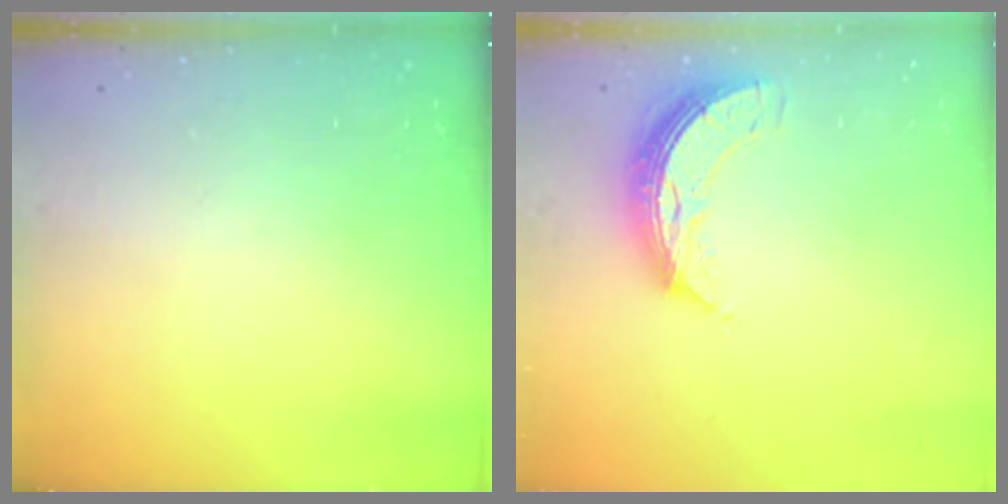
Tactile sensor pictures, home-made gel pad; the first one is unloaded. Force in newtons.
{"total": 9.8, "press": 9.8, "slide": 0.6}